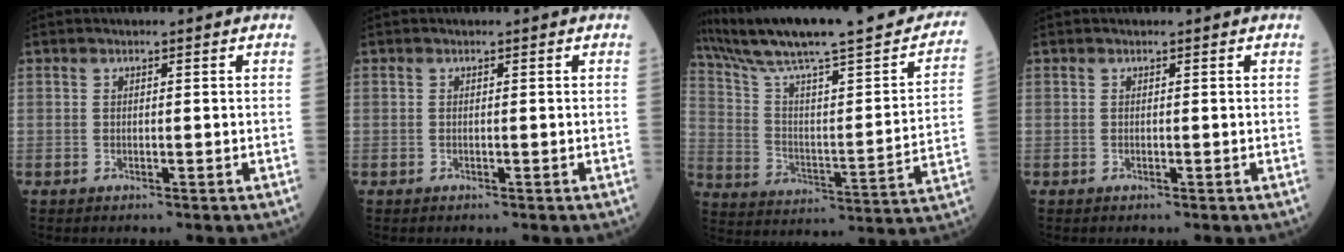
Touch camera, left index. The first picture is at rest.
{"total": 0.0}
{"total": 28.8, "force": [23.8, 3.1, 15.8], "torque": [-0.250, -0.023, 0.338]}
{"total": 0.0}